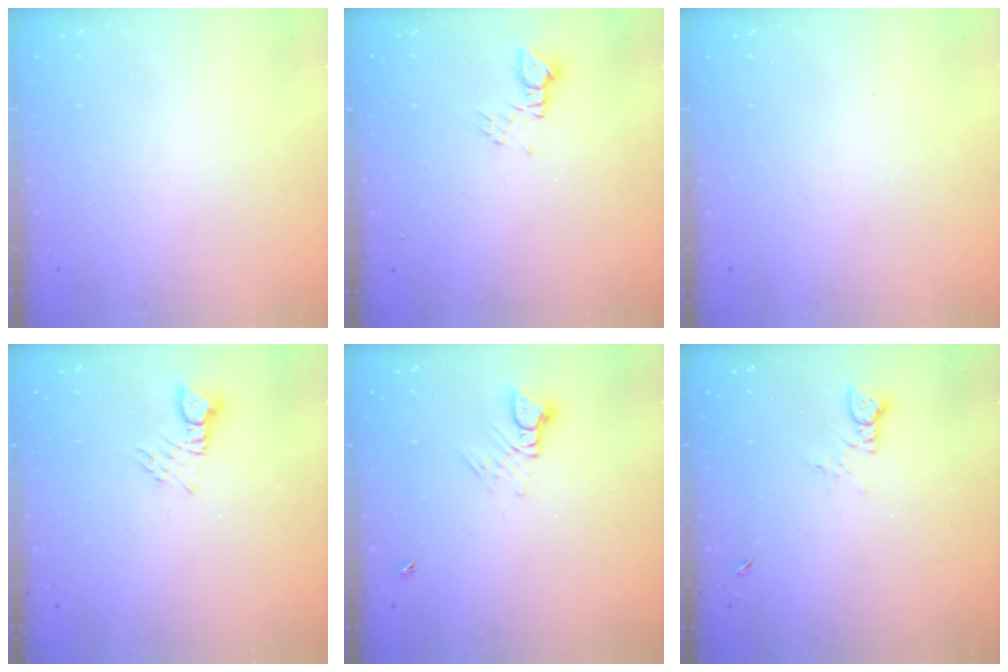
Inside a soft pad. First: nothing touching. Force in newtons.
{"total": 2.2, "press": 2.2, "slide": 0.3}
{"total": 0.0}
{"total": 2.9, "press": 2.9, "slide": 0.1}
{"total": 3.8, "press": 3.8, "slide": 0.3}
{"total": 1.3, "press": 1.3, "slide": 0.2}